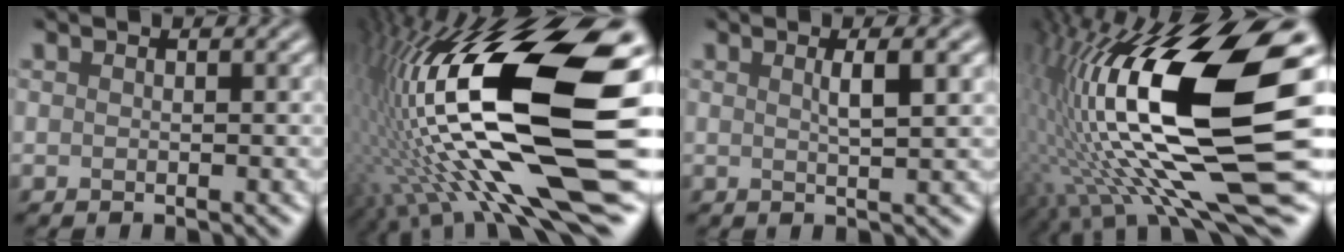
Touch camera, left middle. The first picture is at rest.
{"total": 19.2, "force": [-0.8, 6.1, 18.2], "torque": [-0.336, -0.006, -0.013]}
{"total": 2.5, "force": [0.3, 0.6, 2.4], "torque": [-0.029, 0.007, 0.009]}
{"total": 19.1, "force": [0.1, 6.4, 18.0], "torque": [-0.335, -0.009, 0.012]}